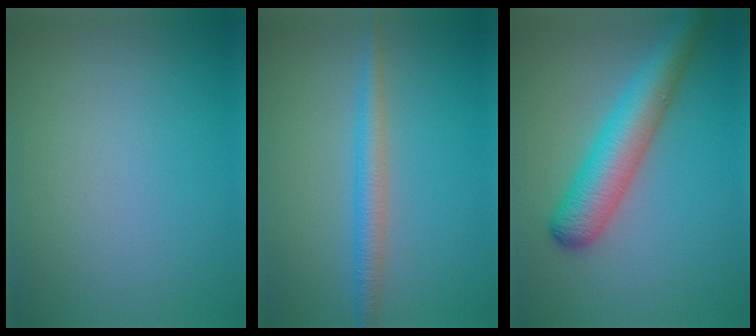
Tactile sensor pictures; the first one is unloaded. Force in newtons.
{"total": 2.6, "press": 2.6, "slide": 0.0}
{"total": 5.8, "press": 5.8, "slide": 0.2}